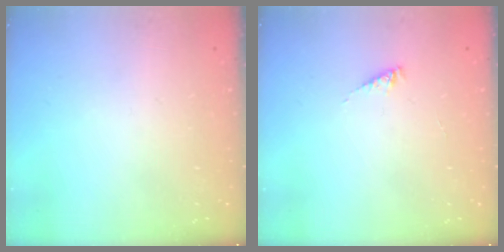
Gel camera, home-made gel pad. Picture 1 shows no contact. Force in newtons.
{"total": 1.7, "press": 1.6, "slide": 0.3}